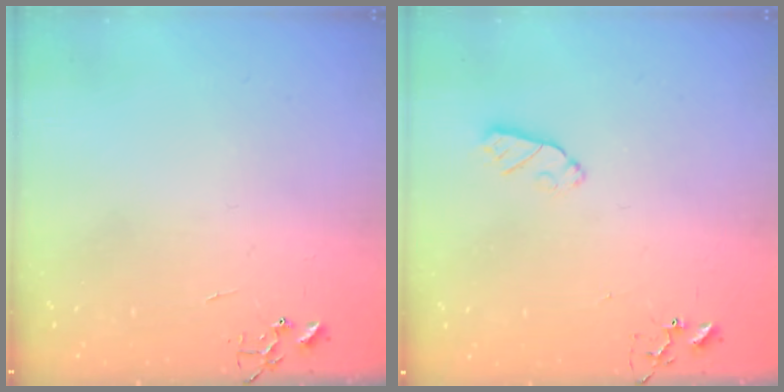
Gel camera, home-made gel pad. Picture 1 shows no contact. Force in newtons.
{"total": 5.5, "press": 5.5, "slide": 0.5}